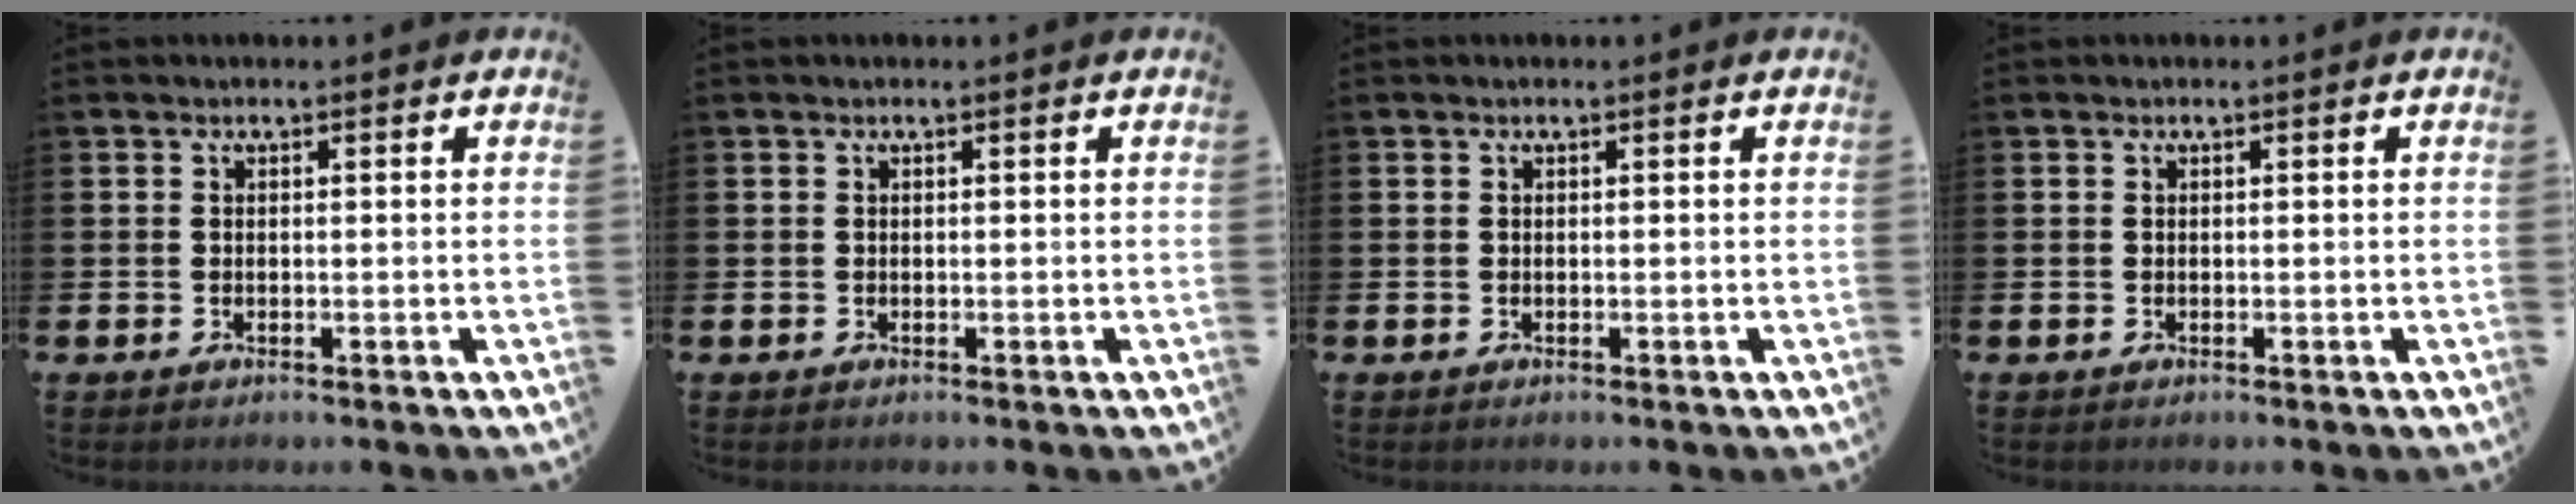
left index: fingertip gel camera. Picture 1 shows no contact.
{"total": 0.0}
{"total": 0.0}
{"total": 0.0}